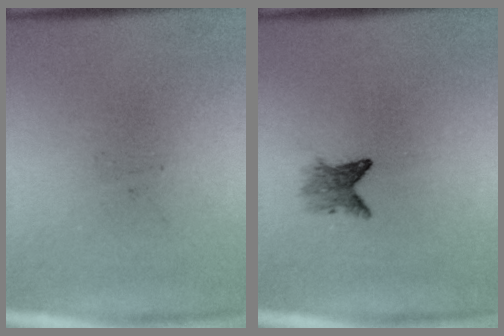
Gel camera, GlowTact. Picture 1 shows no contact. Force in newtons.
{"total": 2.2}